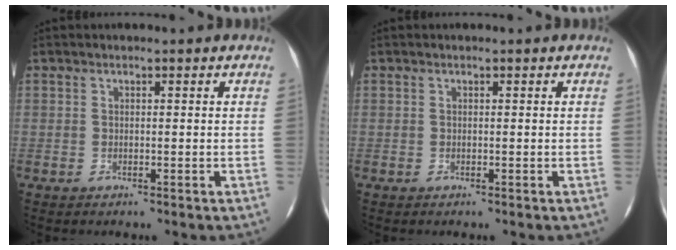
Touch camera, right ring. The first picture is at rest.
{"total": 0.0}